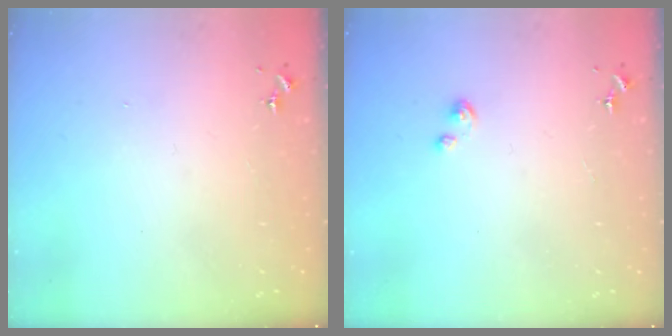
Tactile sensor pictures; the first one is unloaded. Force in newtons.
{"total": 2.7, "press": 2.7, "slide": 0.3}